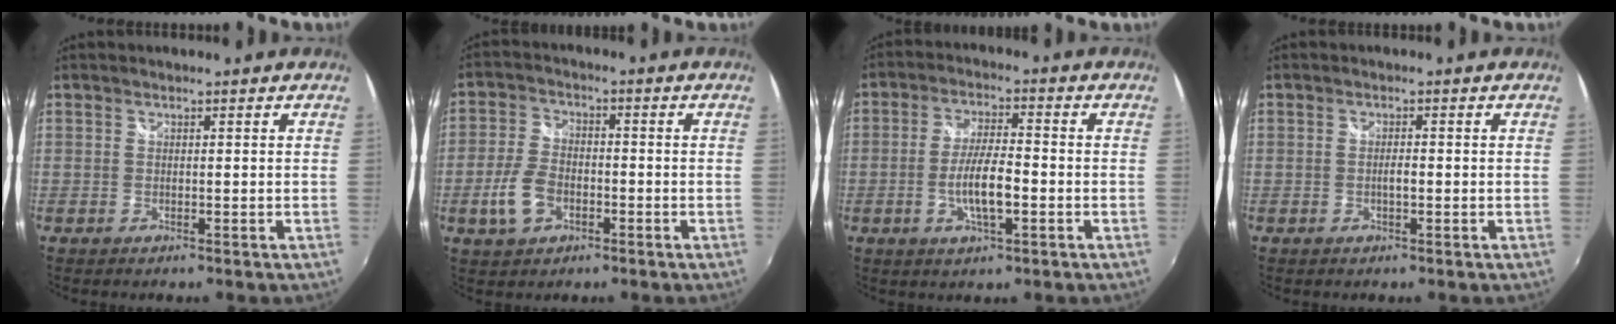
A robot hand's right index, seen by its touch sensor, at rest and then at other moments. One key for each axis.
{"total": 7.5, "fx": -2.9, "fy": 4.7, "fz": 5.1, "tx": -0.115, "ty": 0.003, "tz": -0.052}
{"total": 7.7, "fx": -2.2, "fy": 1.9, "fz": 7.1, "tx": -0.136, "ty": -0.003, "tz": -0.039}
{"total": 1.4, "fx": -0.4, "fy": 0.4, "fz": 1.3, "tx": -0.022, "ty": 0.000, "tz": -0.007}